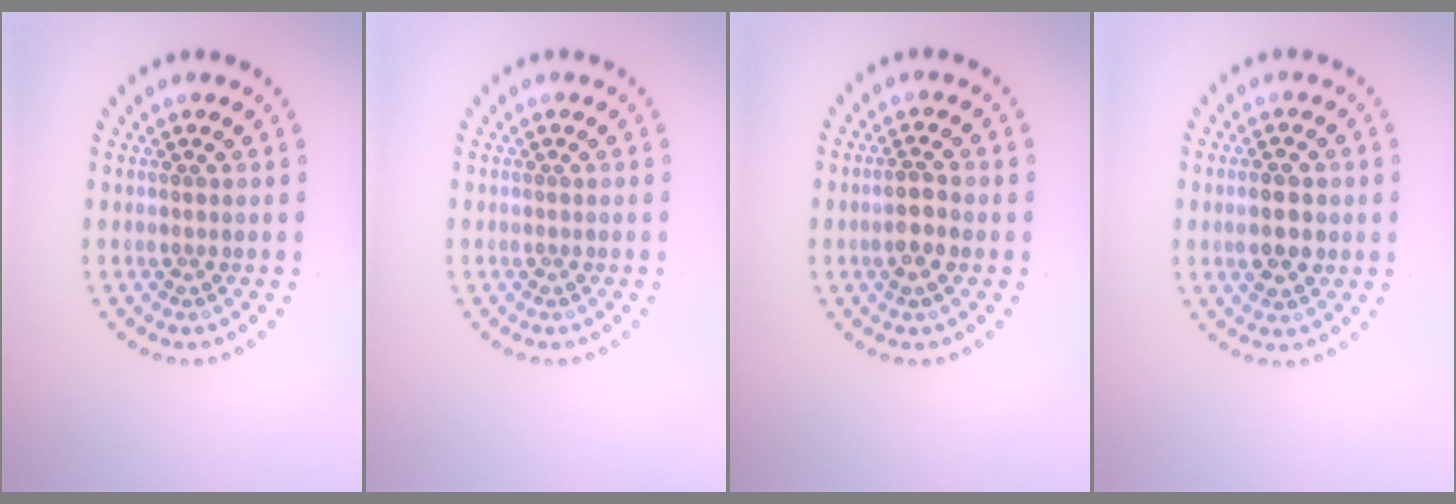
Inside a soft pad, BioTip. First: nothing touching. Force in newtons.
{"total": 0.0}
{"total": 1.9, "press": 1.8, "slide": 0.5}
{"total": 3.8, "press": 3.8, "slide": 0.1}